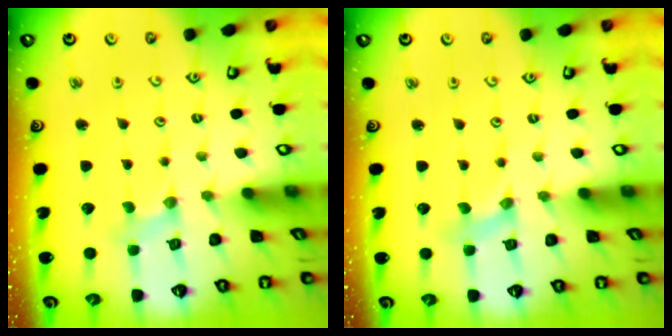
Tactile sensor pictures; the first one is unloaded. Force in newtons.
{"total": 0.7, "press": 0.6, "slide": 0.1}